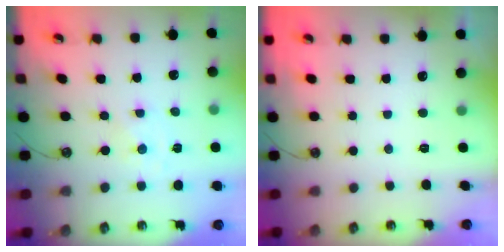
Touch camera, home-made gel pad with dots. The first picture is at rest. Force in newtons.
{"total": 0.0}